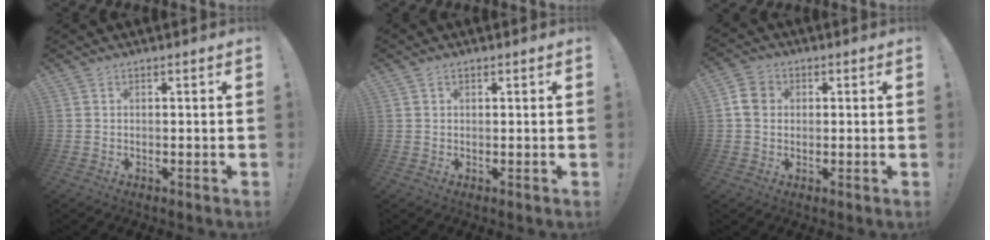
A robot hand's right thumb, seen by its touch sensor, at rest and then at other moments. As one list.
[{"total": 0.8, "force": [0.4, 0.6, 0.2], "torque": [-0.001, 0.001, 0.007]}, {"total": 5.3, "force": [0.7, 4.5, 2.8], "torque": [-0.033, 0.006, 0.015]}]